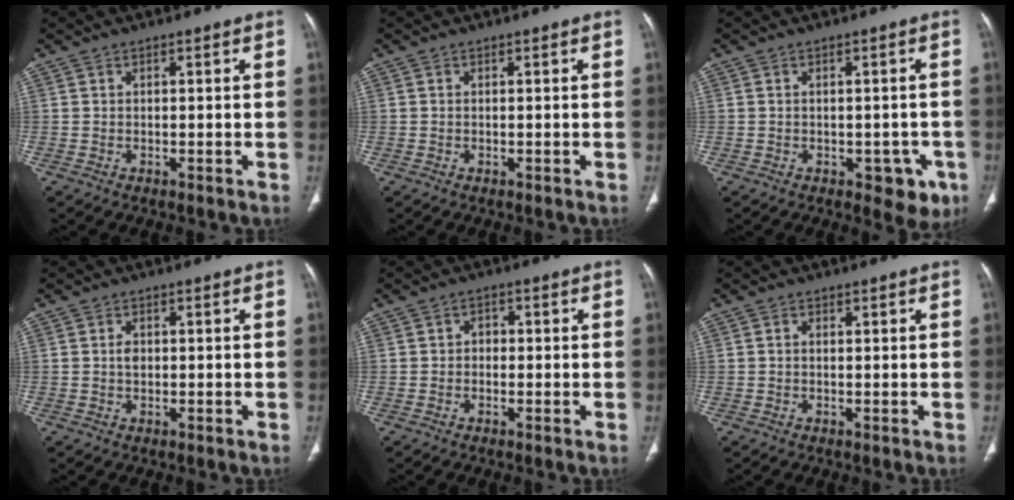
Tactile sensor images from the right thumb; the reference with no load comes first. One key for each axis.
{"total": 0.0}
{"total": 5.8, "fx": -2.4, "fy": 3.4, "fz": 4.0, "tx": -0.015, "ty": 0.004, "tz": -0.024}
{"total": 1.7, "fx": 0.1, "fy": 1.3, "fz": 1.2, "tx": -0.018, "ty": 0.002, "tz": 0.002}
{"total": 1.9, "fx": -0.2, "fy": 1.6, "fz": 1.0, "tx": -0.002, "ty": 0.009, "tz": -0.008}
{"total": 0.6, "fx": 0.1, "fy": 0.4, "fz": 0.4, "tx": -0.011, "ty": 0.002, "tz": 0.001}